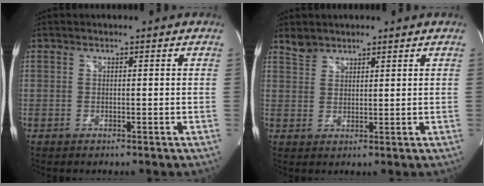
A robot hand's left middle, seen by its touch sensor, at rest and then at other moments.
{"total": 2.9, "force": [2.6, 1.2, 0.4], "torque": [-0.008, 0.009, 0.048]}